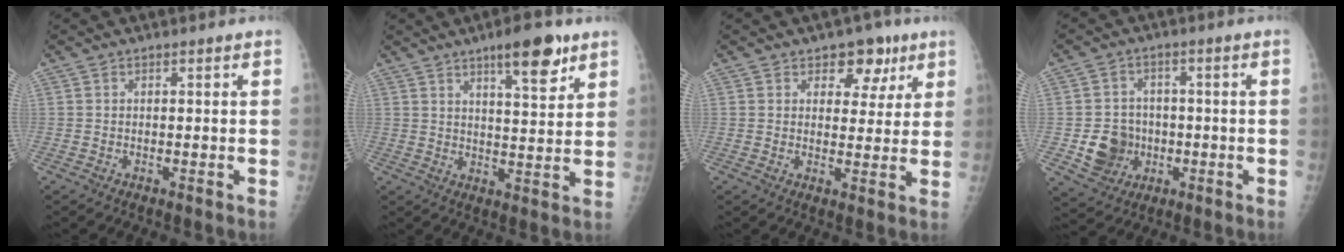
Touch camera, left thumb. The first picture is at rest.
{"total": 9.3, "force": [5.8, 2.5, 6.9], "torque": [-0.080, -0.033, 0.086]}
{"total": 7.0, "force": [3.8, 4.8, 3.5], "torque": [-0.005, -0.013, 0.047]}
{"total": 8.3, "force": [-1.8, 7.5, 3.1], "torque": [-0.022, 0.008, -0.025]}